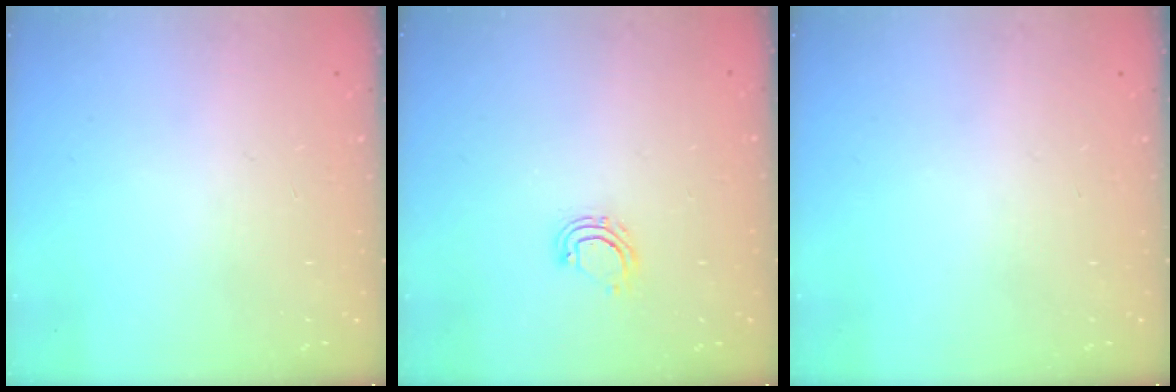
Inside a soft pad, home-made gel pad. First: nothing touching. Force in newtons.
{"total": 4.5, "press": 4.5, "slide": 0.2}
{"total": 0.0}